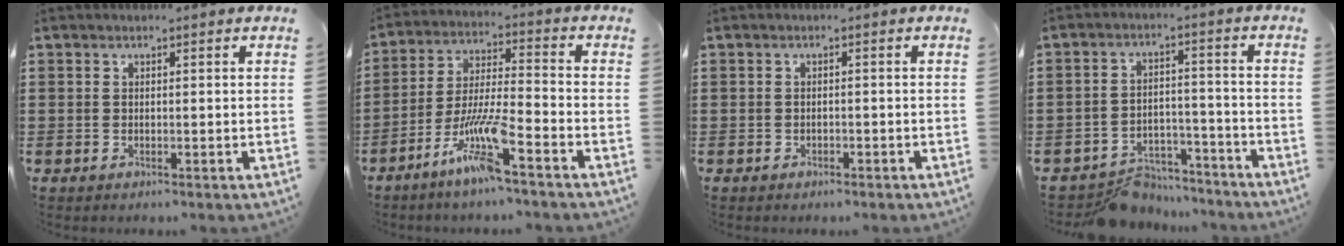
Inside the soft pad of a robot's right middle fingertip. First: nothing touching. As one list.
[{"total": 9.6, "force": [-6.0, 0.7, 7.5], "torque": [-0.161, -0.012, -0.119]}, {"total": 0.8, "force": [-0.7, 0.4, 0.1], "torque": [-0.004, 0.002, -0.015]}, {"total": 6.2, "force": [-6.0, 1.3, 0.5], "torque": [-0.003, 0.018, -0.118]}]